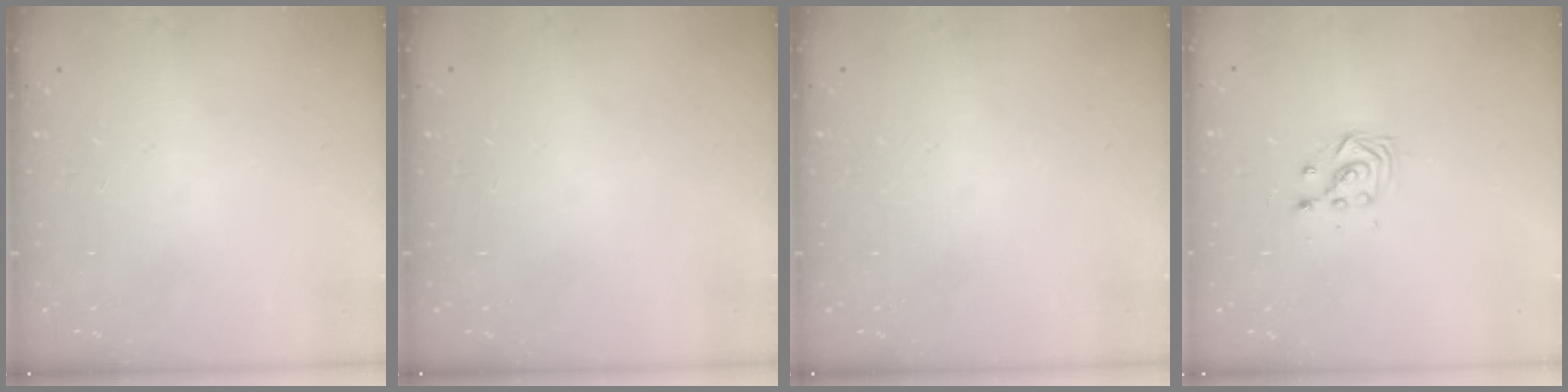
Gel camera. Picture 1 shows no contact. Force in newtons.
{"total": 0.0}
{"total": 0.0}
{"total": 3.5, "press": 3.5, "slide": 0.4}